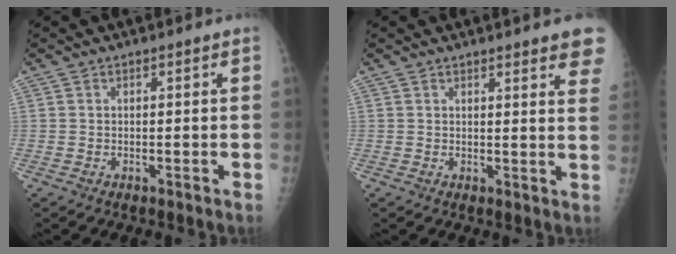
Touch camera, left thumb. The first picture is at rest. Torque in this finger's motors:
{"motor_torque": [-0.12, 0.01, 0.20, -0.05, 0.09]}